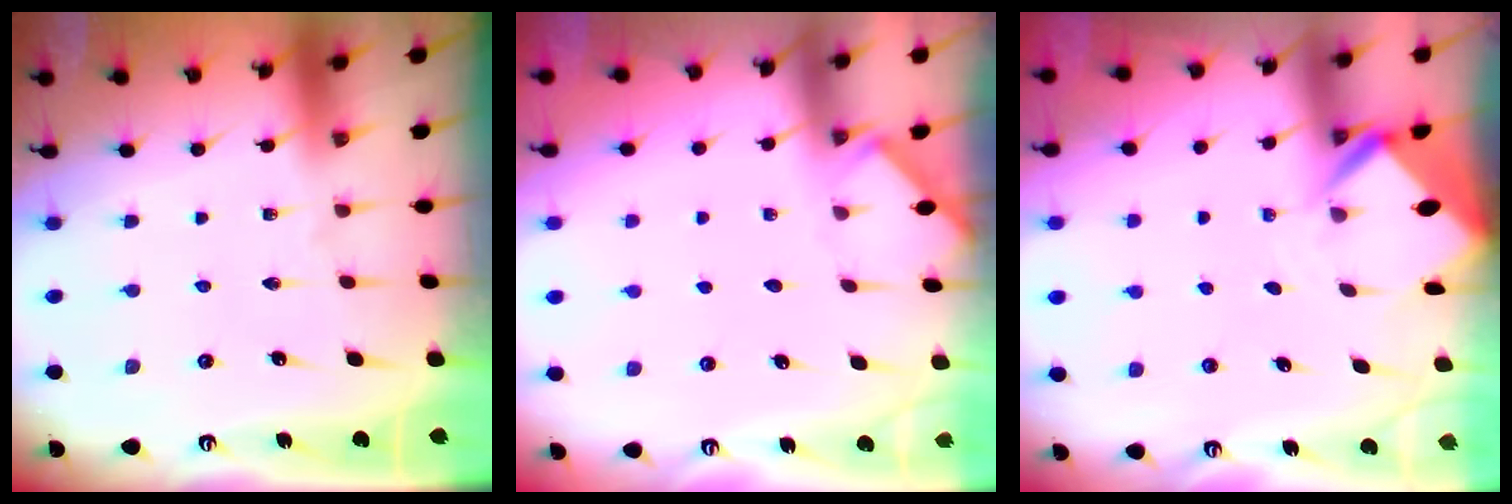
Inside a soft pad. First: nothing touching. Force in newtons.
{"total": 3.1, "press": 3.0, "slide": 0.3}
{"total": 3.1, "press": 3.1, "slide": 0.1}